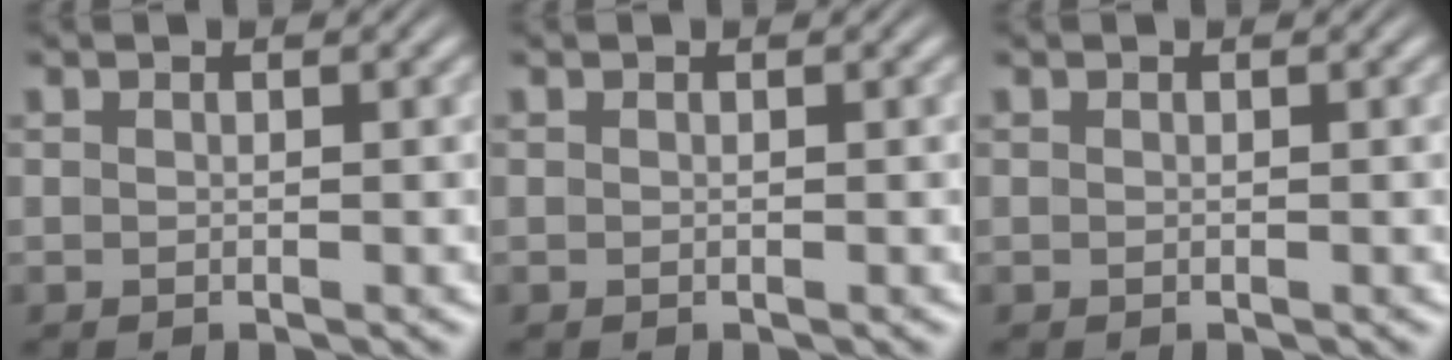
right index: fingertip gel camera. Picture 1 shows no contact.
{"total": 0.0}
{"total": 0.0}